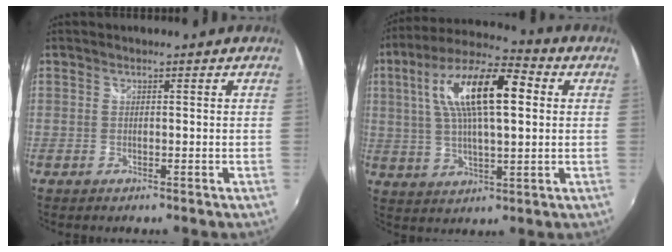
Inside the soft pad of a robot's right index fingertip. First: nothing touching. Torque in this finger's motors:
{"motor_torque": [1.26, 0.88, 0.51, 0.21]}